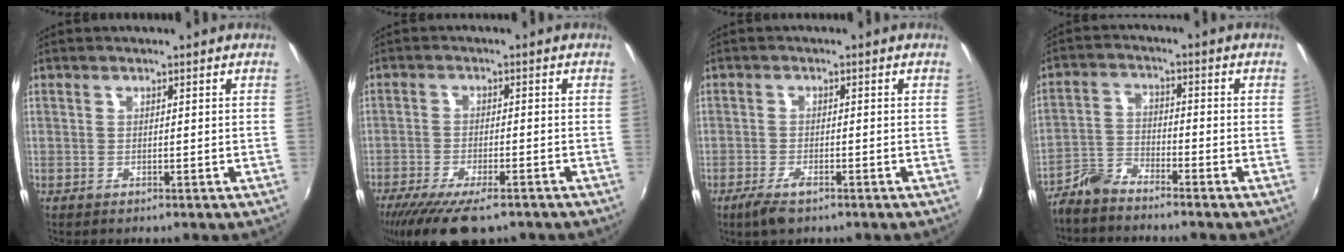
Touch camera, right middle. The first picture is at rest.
{"total": 12.2, "force": [-9.0, 3.8, 7.4], "torque": [-0.161, -0.040, -0.150]}
{"total": 4.0, "force": [-2.7, 1.3, 2.6], "torque": [-0.064, -0.009, -0.051]}
{"total": 5.0, "force": [-4.6, 1.3, 1.6], "torque": [-0.036, 0.003, -0.096]}